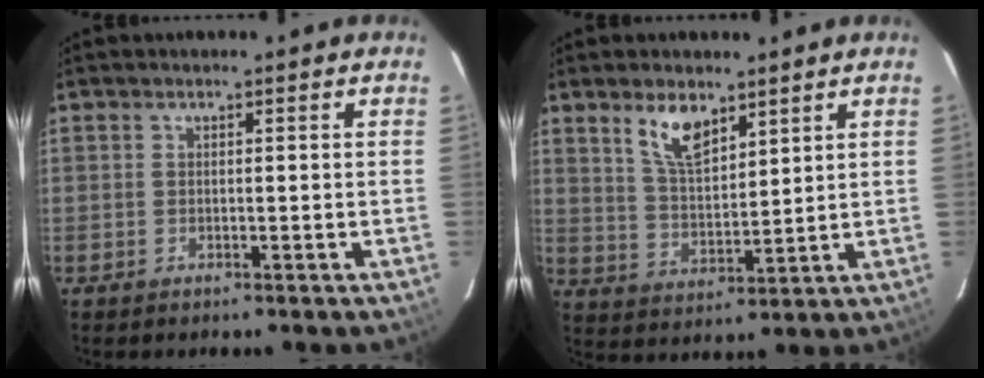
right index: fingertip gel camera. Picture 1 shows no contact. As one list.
[{"total": 7.9, "force": [5.1, 3.3, 5.0], "torque": [-0.091, 0.004, 0.104]}]